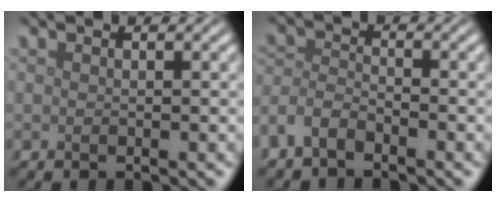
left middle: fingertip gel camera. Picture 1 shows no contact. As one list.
[{"total": 2.8, "force": [-2.1, 1.2, 1.3], "torque": [-0.029, 0.005, -0.053]}]